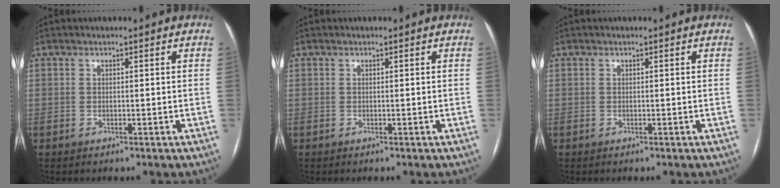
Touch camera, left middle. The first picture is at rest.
{"total": 0.0}
{"total": 0.0}